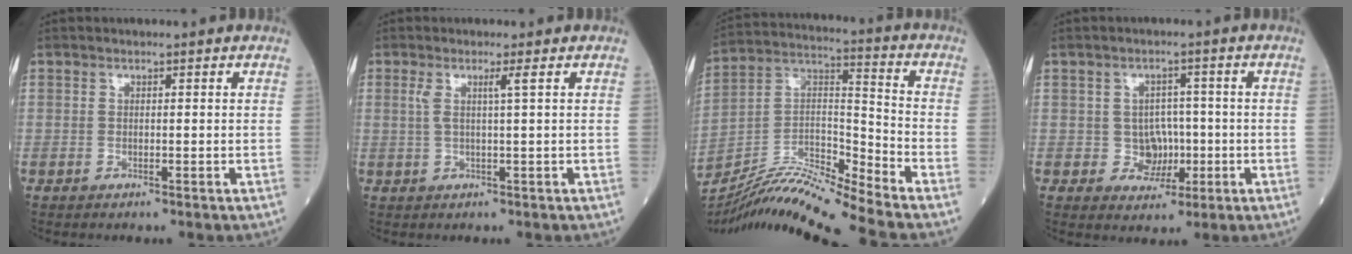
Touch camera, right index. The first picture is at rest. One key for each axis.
{"total": 2.4, "fx": 0.8, "fy": -0.5, "fz": 2.2, "tx": -0.049, "ty": 0.005, "tz": 0.017}
{"total": 15.9, "fx": -14.7, "fy": -2.4, "fz": 5.6, "tx": -0.101, "ty": 0.027, "tz": -0.269}
{"total": 4.1, "fx": -0.6, "fy": 3.8, "fz": 1.3, "tx": -0.008, "ty": 0.008, "tz": -0.004}